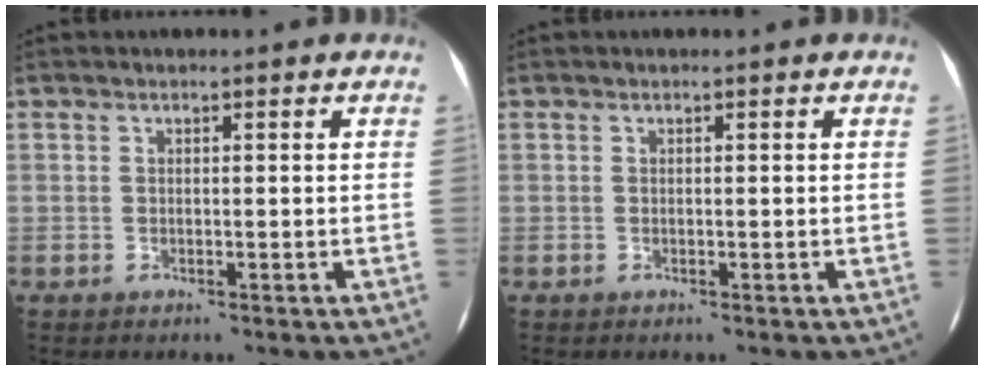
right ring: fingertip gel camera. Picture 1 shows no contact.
{"total": 0.0}